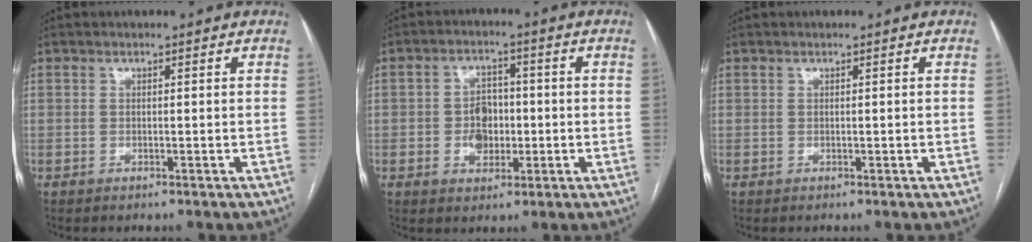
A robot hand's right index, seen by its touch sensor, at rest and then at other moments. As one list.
[{"total": 5.5, "force": [-0.8, 4.1, 3.6], "torque": [-0.063, 0.011, -0.009]}, {"total": 0.0}]